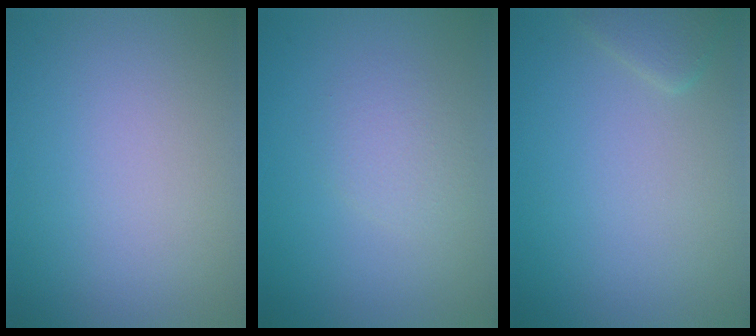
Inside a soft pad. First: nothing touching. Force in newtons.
{"total": 1.7, "press": 1.7, "slide": 0.0}
{"total": 0.9, "press": 0.9, "slide": 0.1}